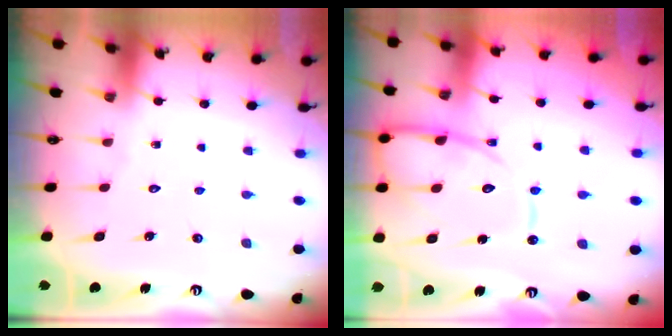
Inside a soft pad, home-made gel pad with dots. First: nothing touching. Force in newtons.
{"total": 17.0, "press": 16.9, "slide": 1.7}